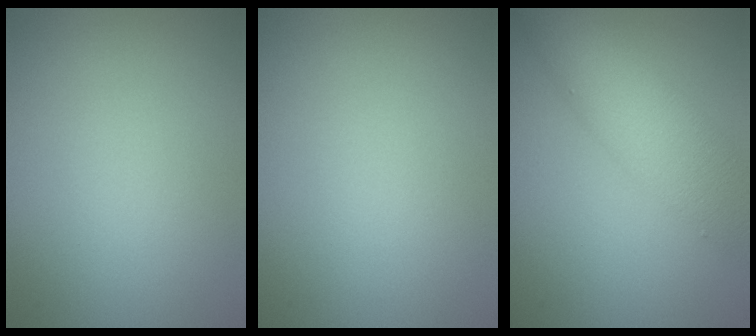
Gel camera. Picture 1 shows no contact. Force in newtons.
{"total": 0.0}
{"total": 6.5, "press": 6.5, "slide": 0.2}